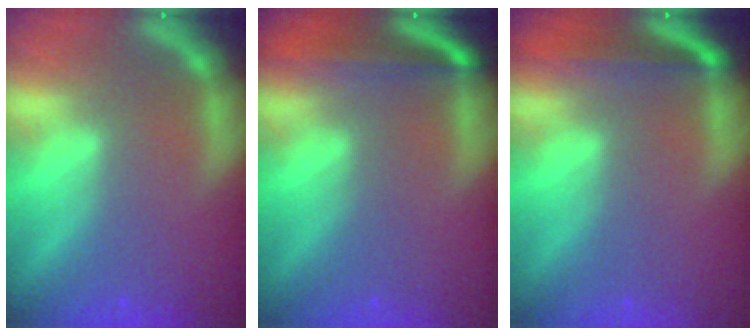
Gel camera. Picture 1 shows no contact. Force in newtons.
{"total": 5.0}
{"total": 4.0}